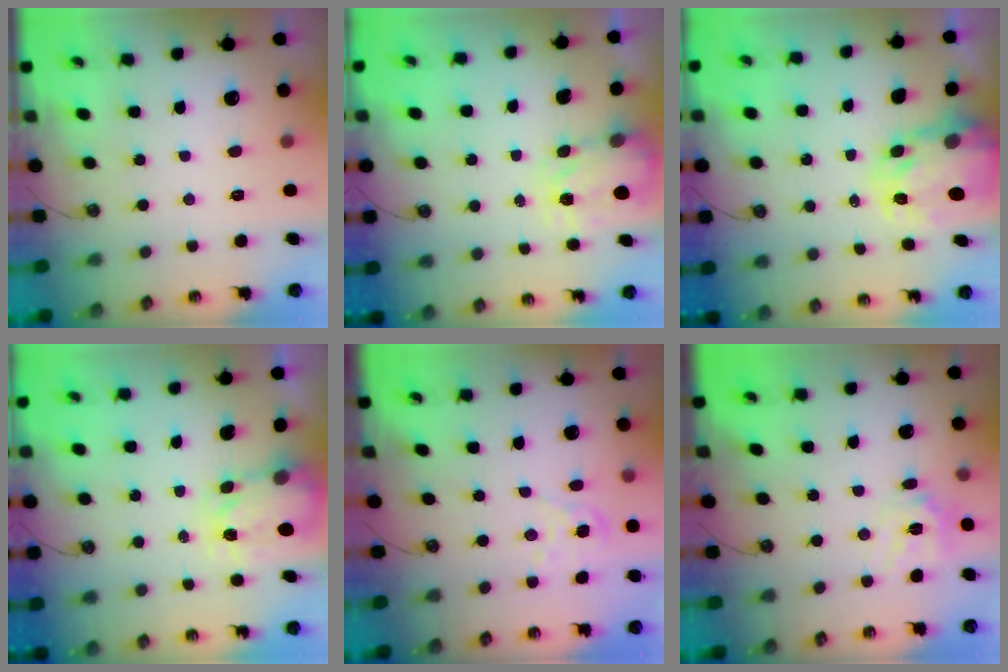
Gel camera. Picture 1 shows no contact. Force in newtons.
{"total": 3.8, "press": 3.7, "slide": 0.5}
{"total": 5.9, "press": 5.9, "slide": 0.5}
{"total": 3.9, "press": 3.8, "slide": 0.6}
{"total": 2.8, "press": 2.7, "slide": 0.3}
{"total": 11.8, "press": 11.7, "slide": 1.2}